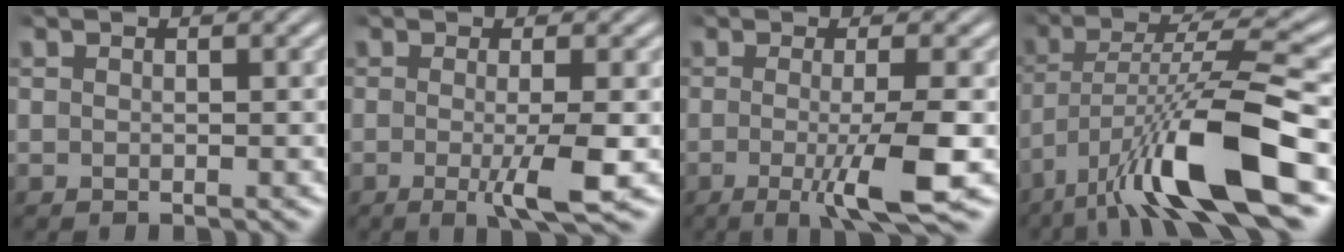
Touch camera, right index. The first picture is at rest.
{"total": 4.0, "force": [-0.9, 0.4, 3.9], "torque": [-0.062, -0.015, -0.009]}
{"total": 5.3, "force": [-1.6, 0.7, 5.0], "torque": [-0.080, -0.018, -0.018]}
{"total": 8.0, "force": [-1.3, 2.6, 7.5], "torque": [-0.143, -0.014, -0.001]}